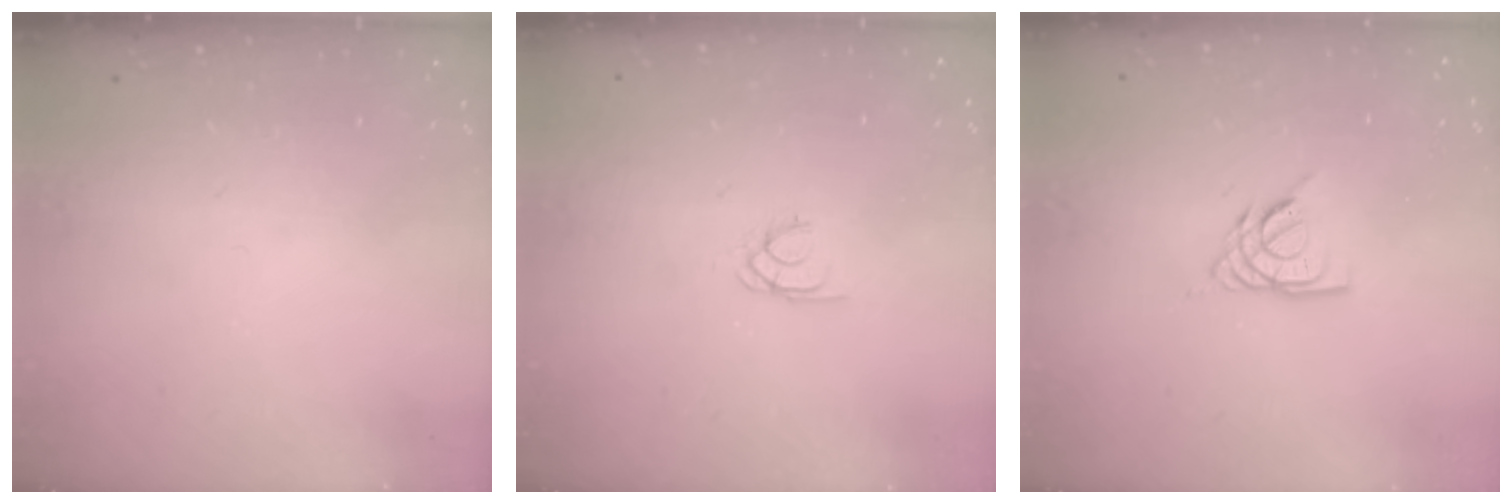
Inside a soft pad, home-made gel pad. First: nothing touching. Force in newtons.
{"total": 1.5, "press": 1.4, "slide": 0.2}
{"total": 6.0, "press": 6.0, "slide": 0.6}